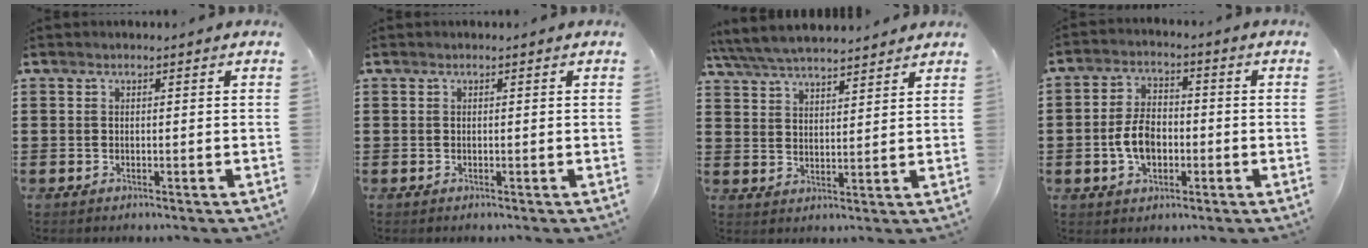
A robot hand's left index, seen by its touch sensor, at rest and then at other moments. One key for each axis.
{"total": 0.0}
{"total": 5.6, "fx": 5.4, "fy": 0.7, "fz": 1.5, "tx": -0.049, "ty": -0.018, "tz": 0.098}
{"total": 6.4, "fx": -1.4, "fy": 3.9, "fz": 4.9, "tx": -0.108, "ty": 0.006, "tz": -0.030}